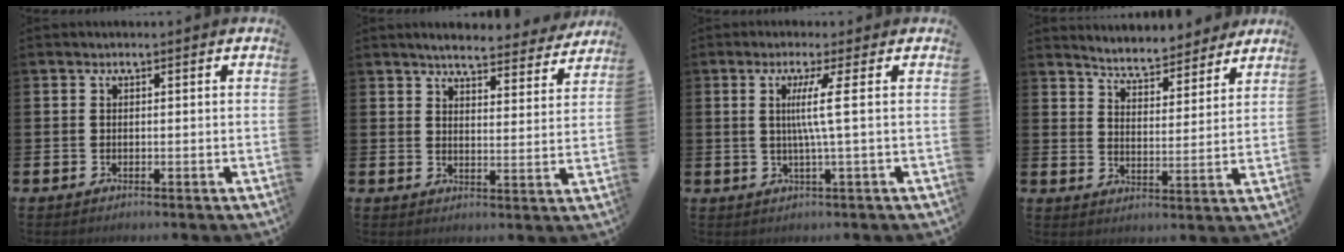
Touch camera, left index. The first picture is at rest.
{"total": 4.8, "force": [4.7, 0.4, 1.2], "torque": [-0.029, -0.033, 0.077]}
{"total": 4.7, "force": [0.8, -0.9, 4.5], "torque": [-0.089, -0.006, 0.007]}
{"total": 5.3, "force": [5.2, 0.8, 0.4], "torque": [-0.028, -0.043, 0.087]}